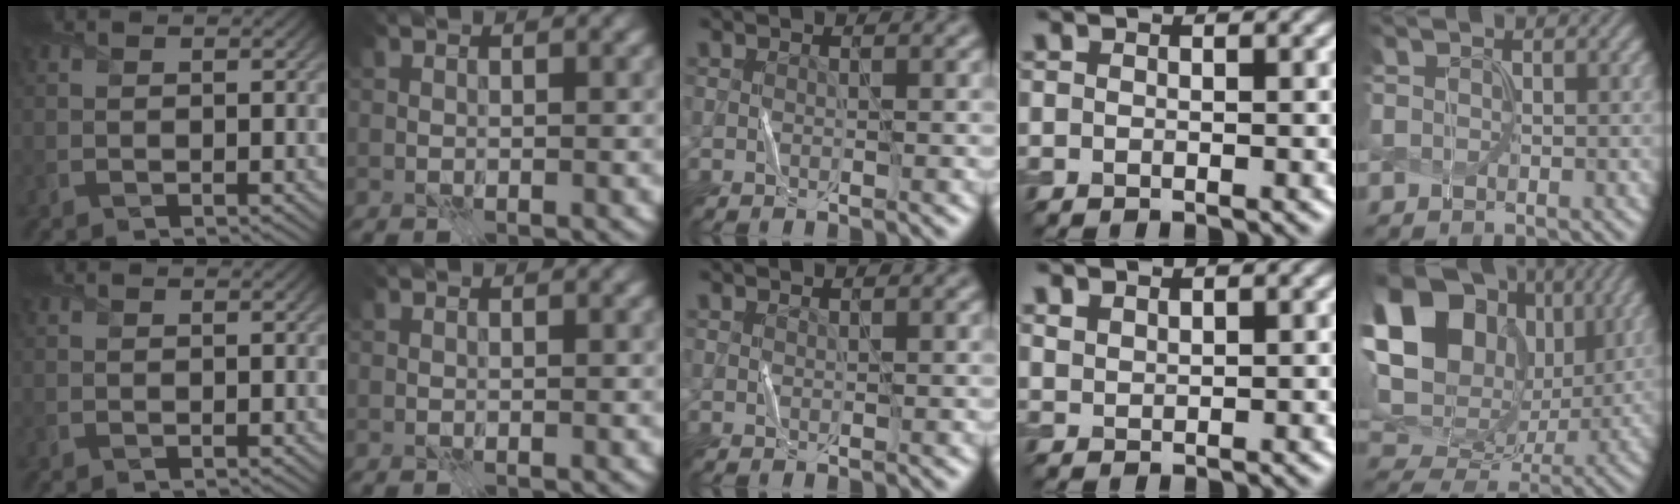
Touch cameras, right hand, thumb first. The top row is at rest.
{"ring": {"total": 1.2, "force": [1.1, 0.4, 0.3], "torque": [-0.011, -0.002, 0.026]}, "little": {"total": 20.3, "force": [7.1, 15.0, 11.7], "torque": [-0.259, 0.054, 0.124]}}